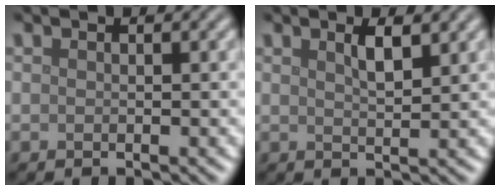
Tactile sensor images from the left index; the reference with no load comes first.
{"total": 2.0, "force": [1.2, 0.4, 1.5], "torque": [-0.025, 0.003, 0.021]}